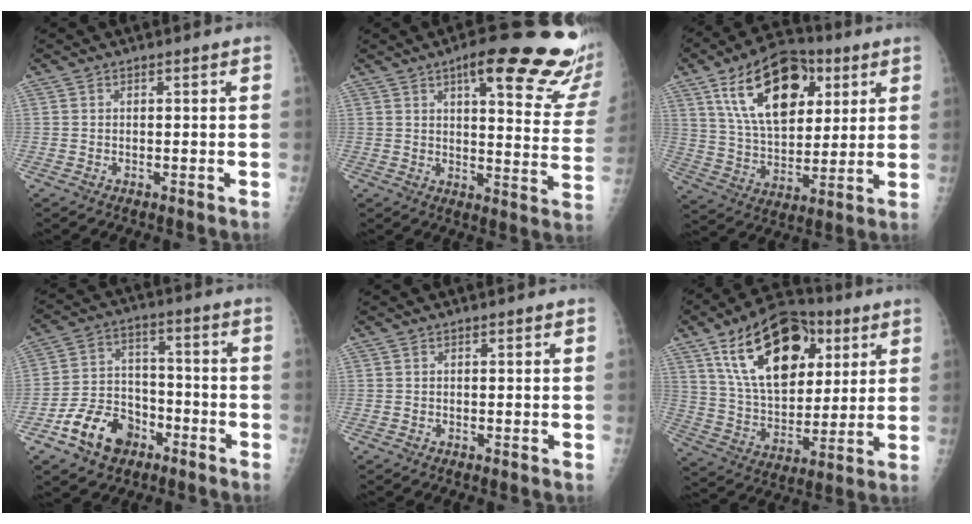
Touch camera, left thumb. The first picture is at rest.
{"total": 23.3, "force": [15.1, 5.5, 16.8], "torque": [-0.190, -0.061, 0.183]}
{"total": 20.2, "force": [8.4, 11.6, 14.3], "torque": [-0.198, -0.022, 0.144]}
{"total": 12.1, "force": [-6.7, 8.4, 5.5], "torque": [-0.065, 0.051, -0.114]}
{"total": 0.0}
{"total": 22.5, "force": [9.5, 12.8, 15.8], "torque": [-0.228, -0.025, 0.162]}